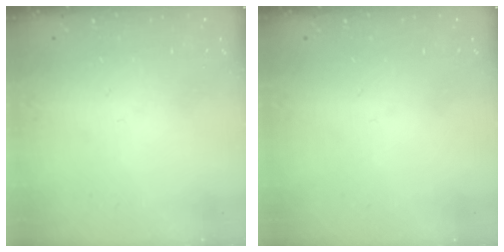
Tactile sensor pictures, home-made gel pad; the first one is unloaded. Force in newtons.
{"total": 0.0}